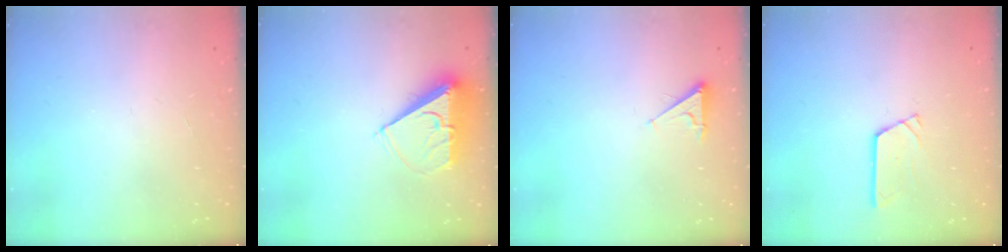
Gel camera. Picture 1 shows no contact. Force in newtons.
{"total": 6.5, "press": 6.4, "slide": 0.9}
{"total": 3.0, "press": 3.0, "slide": 0.5}
{"total": 3.2, "press": 3.2, "slide": 0.3}